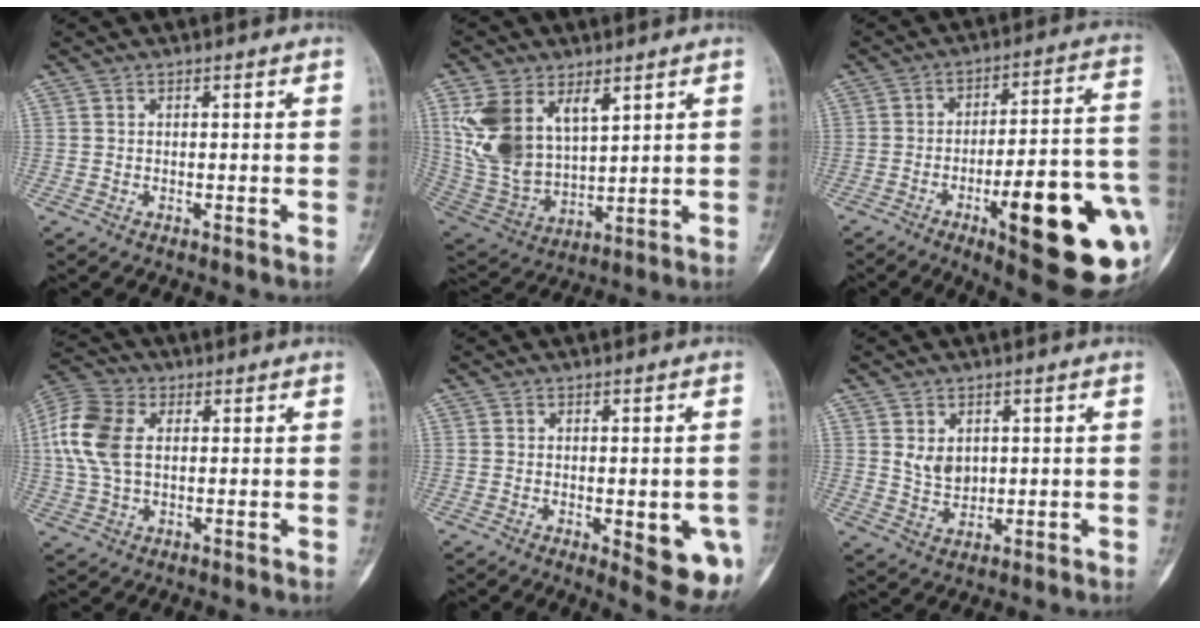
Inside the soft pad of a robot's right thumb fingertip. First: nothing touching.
{"total": 15.5, "force": [6.6, 9.3, 10.6], "torque": [-0.198, -0.022, 0.152]}
{"total": 25.2, "force": [-8.1, 6.6, 22.9], "torque": [-0.253, 0.019, -0.099]}
{"total": 12.0, "force": [2.0, 7.6, 9.0], "torque": [-0.203, 0.017, 0.036]}
{"total": 10.0, "force": [-2.8, 3.4, 9.0], "torque": [-0.092, -0.008, -0.024]}
{"total": 4.6, "force": [1.3, 3.4, 2.7], "torque": [-0.034, -0.014, 0.031]}